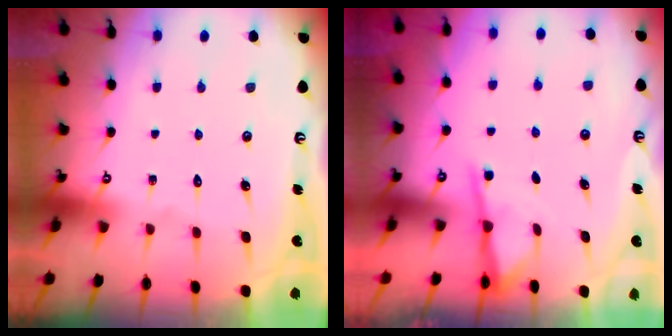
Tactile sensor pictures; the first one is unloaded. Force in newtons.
{"total": 2.2, "press": 2.2, "slide": 0.3}